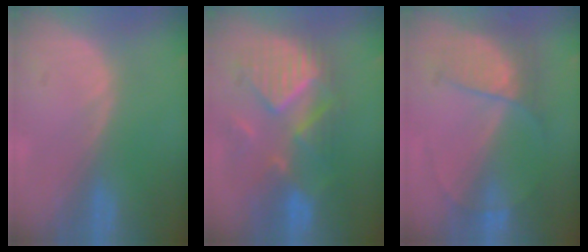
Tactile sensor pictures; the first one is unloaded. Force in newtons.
{"total": 10.2, "press": 9.5, "slide": 3.7}
{"total": 7.2, "press": 6.1, "slide": 3.9}